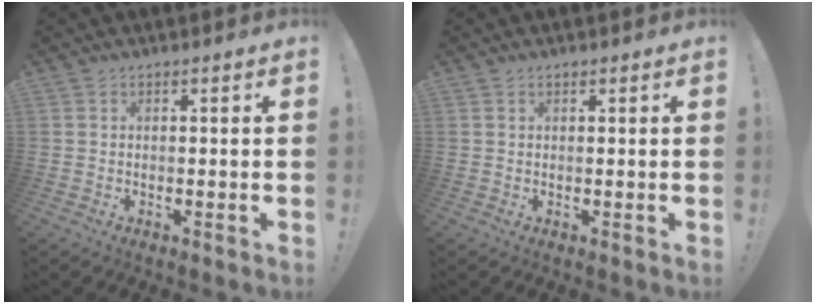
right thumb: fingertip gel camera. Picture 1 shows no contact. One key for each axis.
{"total": 0.0}